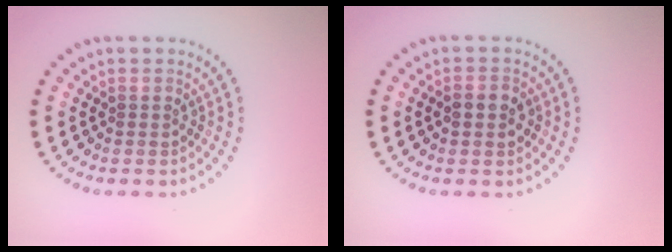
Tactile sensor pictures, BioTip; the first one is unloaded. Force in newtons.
{"total": 2.3, "press": 2.3, "slide": 0.2}